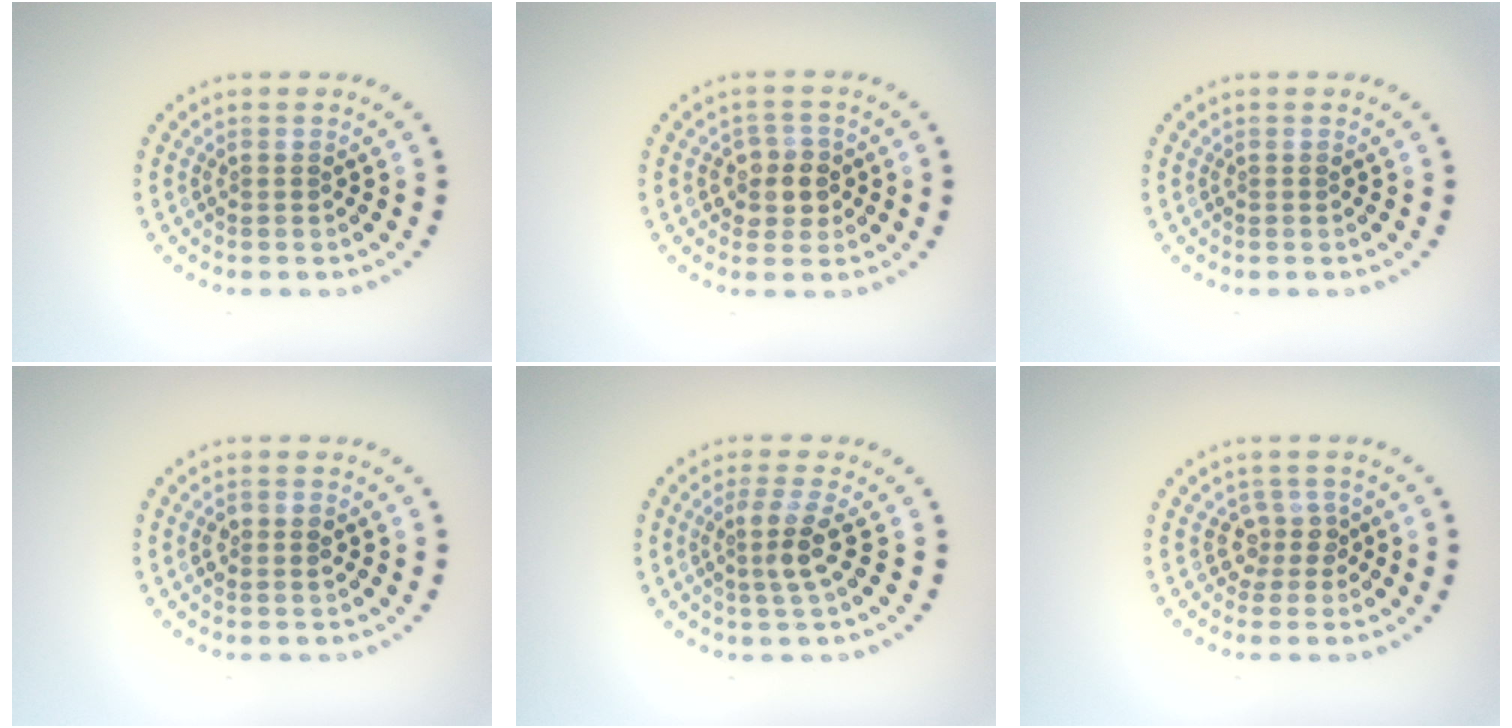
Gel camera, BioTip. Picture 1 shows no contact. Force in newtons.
{"total": 2.6, "press": 2.4, "slide": 1.0}
{"total": 0.0}
{"total": 1.5, "press": 1.5, "slide": 0.4}
{"total": 2.9, "press": 2.4, "slide": 1.6}
{"total": 2.1, "press": 1.5, "slide": 1.5}